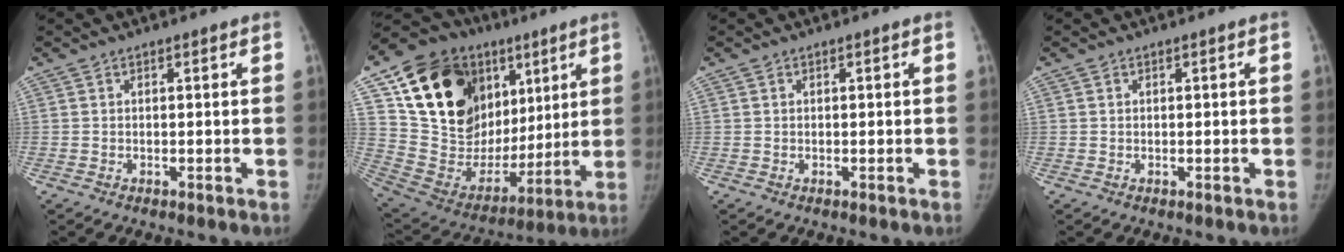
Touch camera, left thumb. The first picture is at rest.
{"total": 29.7, "force": [11.6, 20.5, 18.1], "torque": [-0.275, 0.017, 0.216]}
{"total": 0.0}
{"total": 0.0}